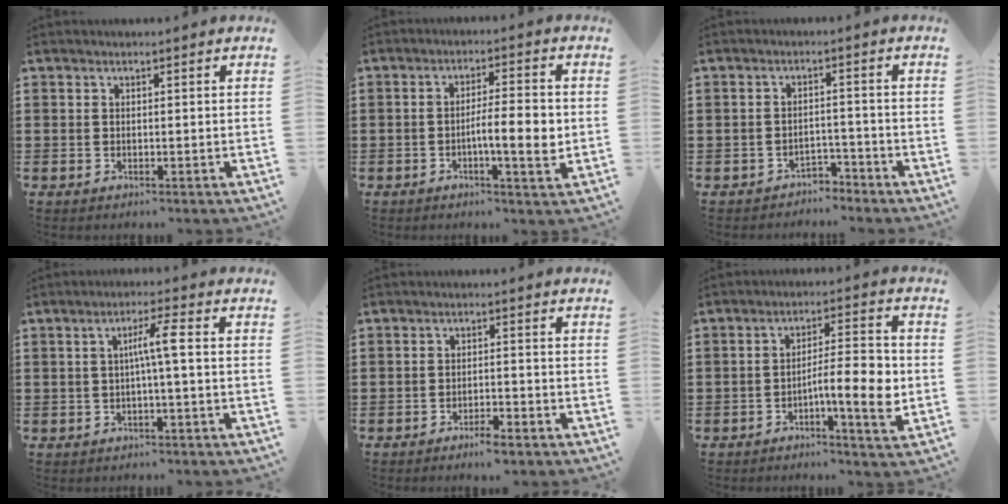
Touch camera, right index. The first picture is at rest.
{"total": 6.9, "force": [-1.0, 1.3, 6.8], "torque": [-0.101, -0.002, -0.023]}
{"total": 2.7, "force": [-2.6, 0.6, 0.0], "torque": [-0.009, 0.001, -0.056]}
{"total": 4.2, "force": [-0.1, 0.0, 4.2], "torque": [-0.081, 0.002, -0.009]}
{"total": 2.3, "force": [-2.0, 0.2, 1.0], "torque": [-0.020, 0.002, -0.039]}
{"total": 8.3, "force": [-2.1, 1.7, 7.8], "torque": [-0.115, -0.004, -0.039]}